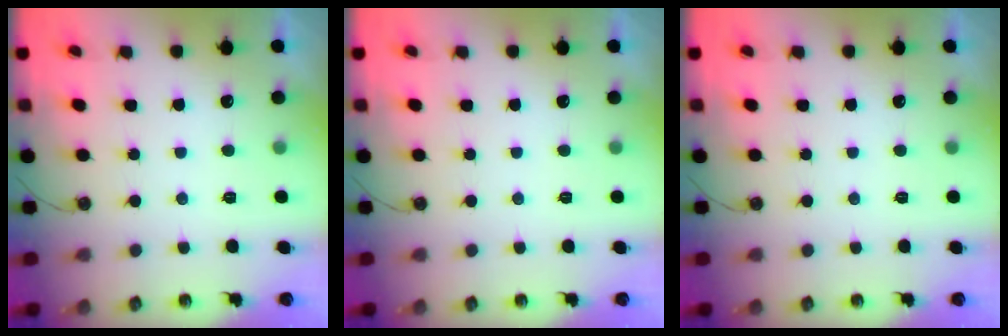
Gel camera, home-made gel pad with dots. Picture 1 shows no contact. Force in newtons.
{"total": 0.0}
{"total": 0.0}